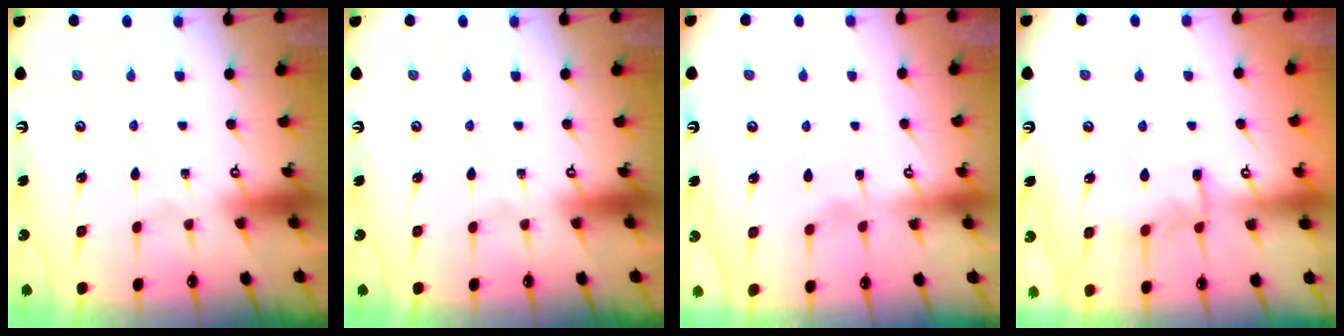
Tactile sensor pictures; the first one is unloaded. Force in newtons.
{"total": 0.0}
{"total": 2.0, "press": 2.0, "slide": 0.3}
{"total": 8.2, "press": 8.1, "slide": 0.9}